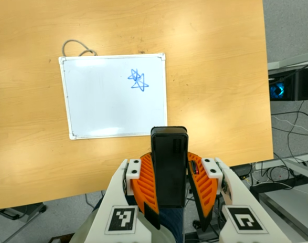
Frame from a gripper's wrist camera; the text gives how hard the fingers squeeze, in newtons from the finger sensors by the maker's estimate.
{"total": 9.6, "left": 8.1, "right": 11.2}